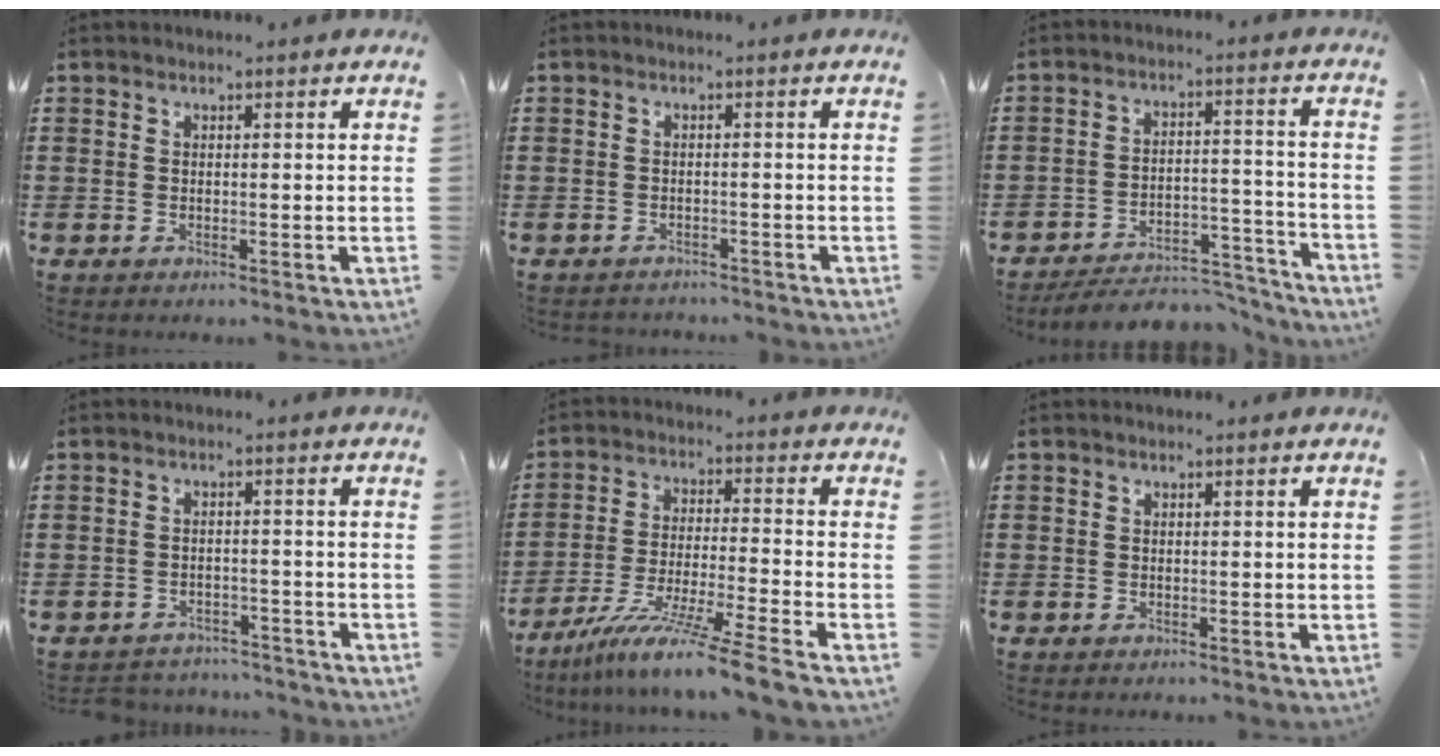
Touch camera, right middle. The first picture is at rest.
{"total": 1.4, "force": [-1.3, 0.4, -0.3], "torque": [0.000, 0.000, -0.031]}
{"total": 5.8, "force": [-5.5, 1.1, 1.5], "torque": [-0.020, 0.012, -0.106]}
{"total": 2.7, "force": [-2.6, 0.4, -0.2], "torque": [-0.005, -0.003, -0.057]}
{"total": 10.1, "force": [-8.5, -1.3, 5.3], "torque": [-0.101, -0.009, -0.171]}
{"total": 0.6, "force": [-0.3, 0.5, 0.0], "torque": [-0.002, 0.001, -0.007]}